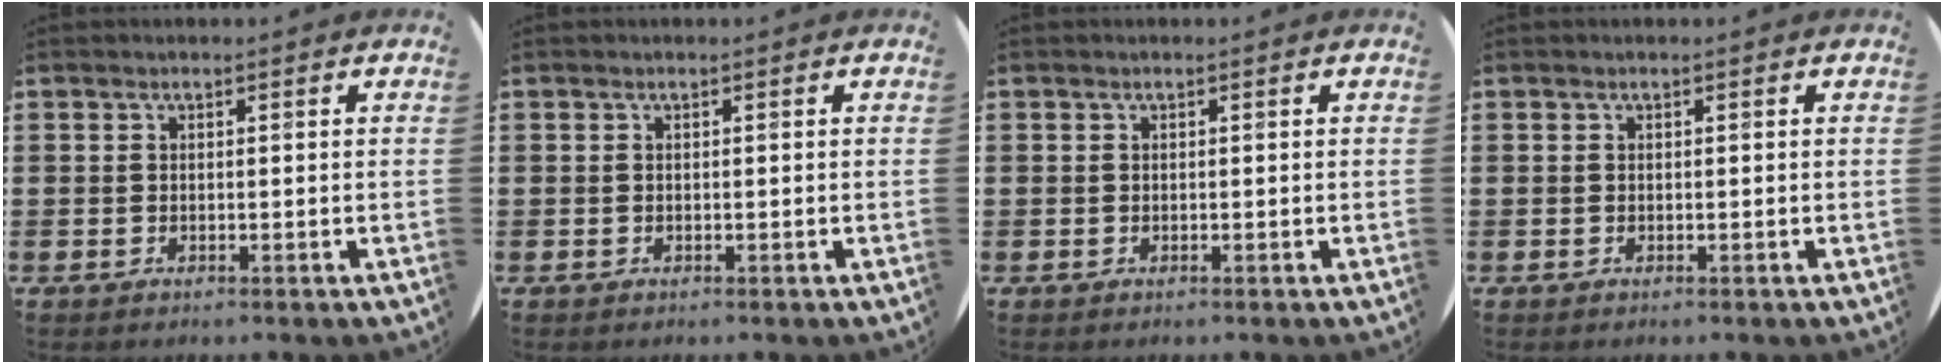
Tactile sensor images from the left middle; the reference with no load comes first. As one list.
[{"total": 0.0}, {"total": 0.0}, {"total": 0.0}]